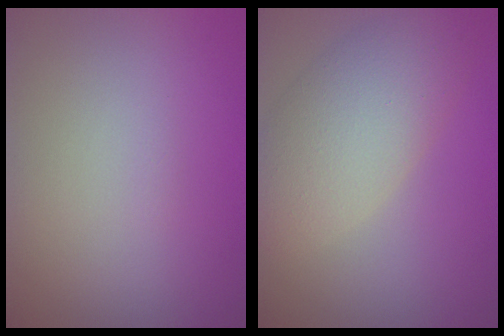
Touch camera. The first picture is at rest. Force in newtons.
{"total": 6.4, "press": 6.4, "slide": 0.6}